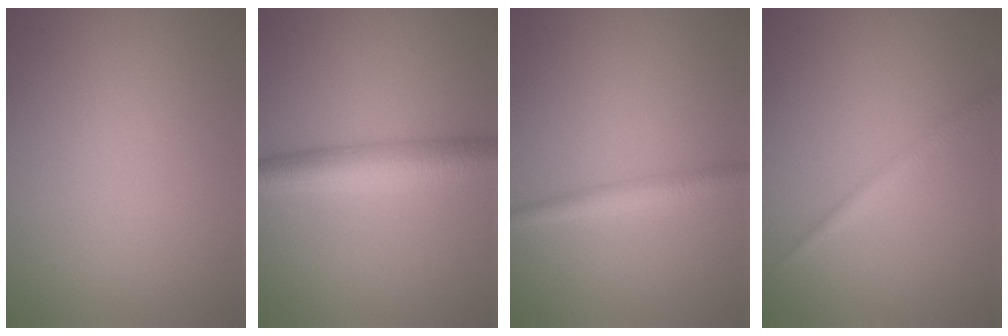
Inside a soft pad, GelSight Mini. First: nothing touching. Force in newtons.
{"total": 5.0, "press": 5.0, "slide": 0.1}
{"total": 2.1, "press": 2.1, "slide": 0.0}
{"total": 1.6, "press": 1.6, "slide": 0.0}